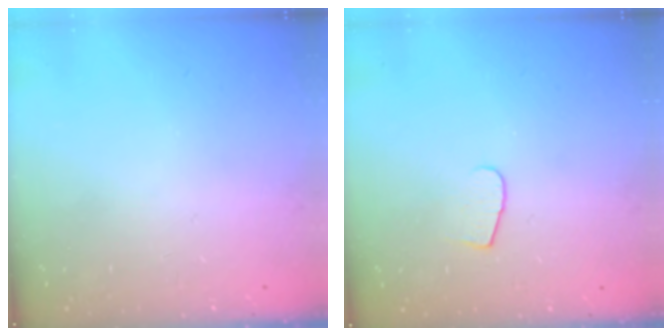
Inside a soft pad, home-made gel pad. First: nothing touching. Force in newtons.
{"total": 5.9, "press": 5.9, "slide": 0.6}